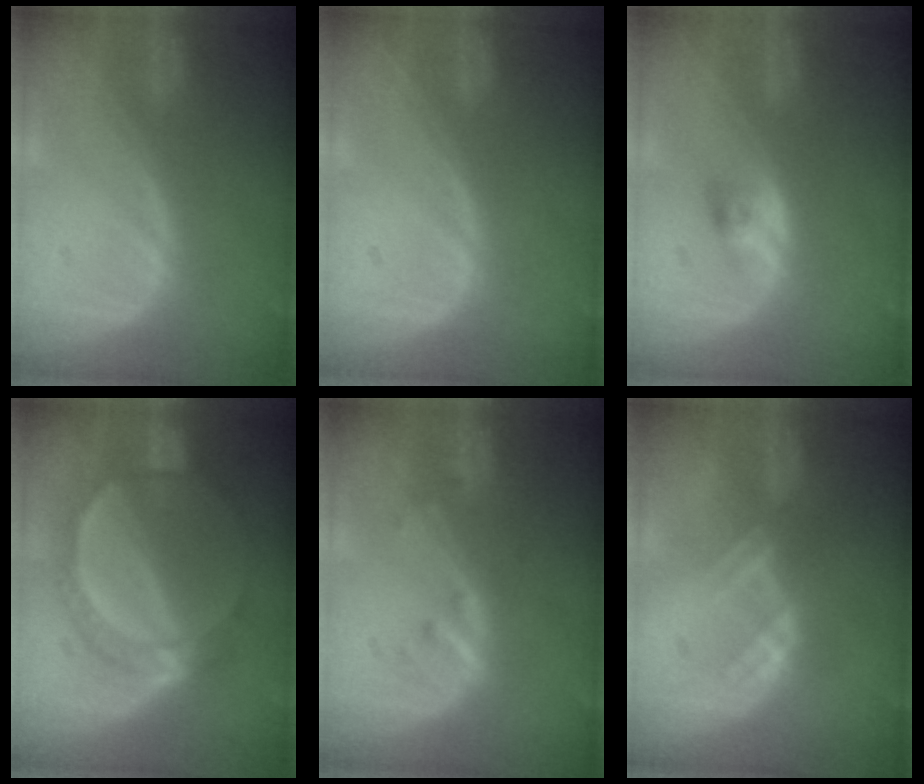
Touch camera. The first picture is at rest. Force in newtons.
{"total": 0.0}
{"total": 2.6, "press": 2.3, "slide": 1.2}
{"total": 6.8, "press": 6.8, "slide": 0.8}
{"total": 2.3, "press": 2.3, "slide": 0.3}
{"total": 3.0, "press": 2.9, "slide": 0.7}